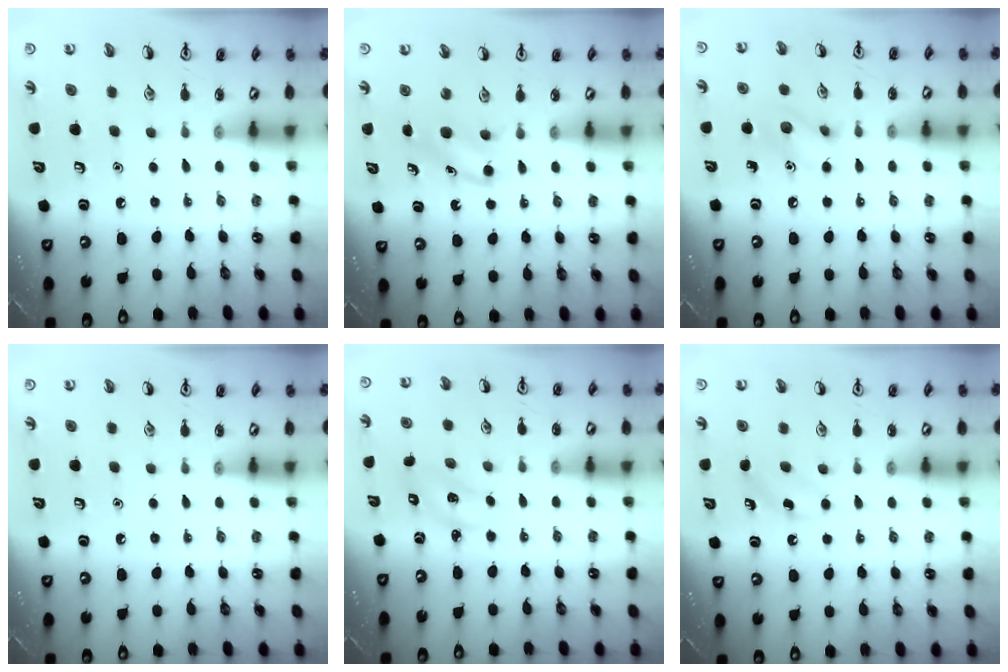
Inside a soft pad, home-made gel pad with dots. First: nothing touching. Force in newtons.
{"total": 3.8, "press": 3.6, "slide": 1.3}
{"total": 7.2, "press": 7.2, "slide": 0.6}
{"total": 0.0}
{"total": 2.2, "press": 2.1, "slide": 0.4}
{"total": 2.6, "press": 2.4, "slide": 0.8}